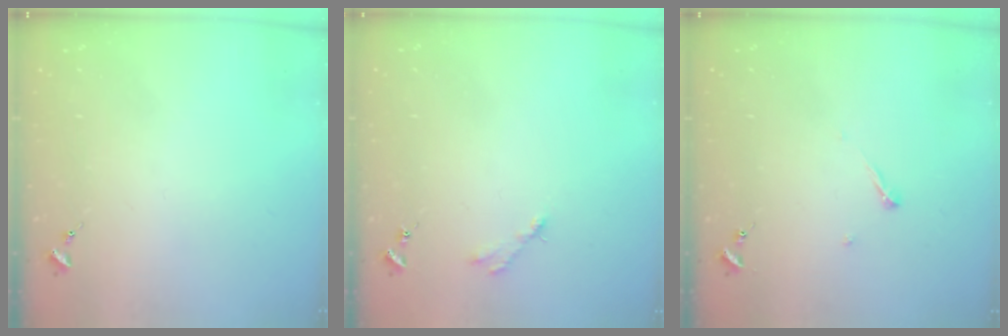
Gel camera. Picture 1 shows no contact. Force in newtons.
{"total": 2.8, "press": 2.8, "slide": 0.4}
{"total": 3.2, "press": 3.2, "slide": 0.3}